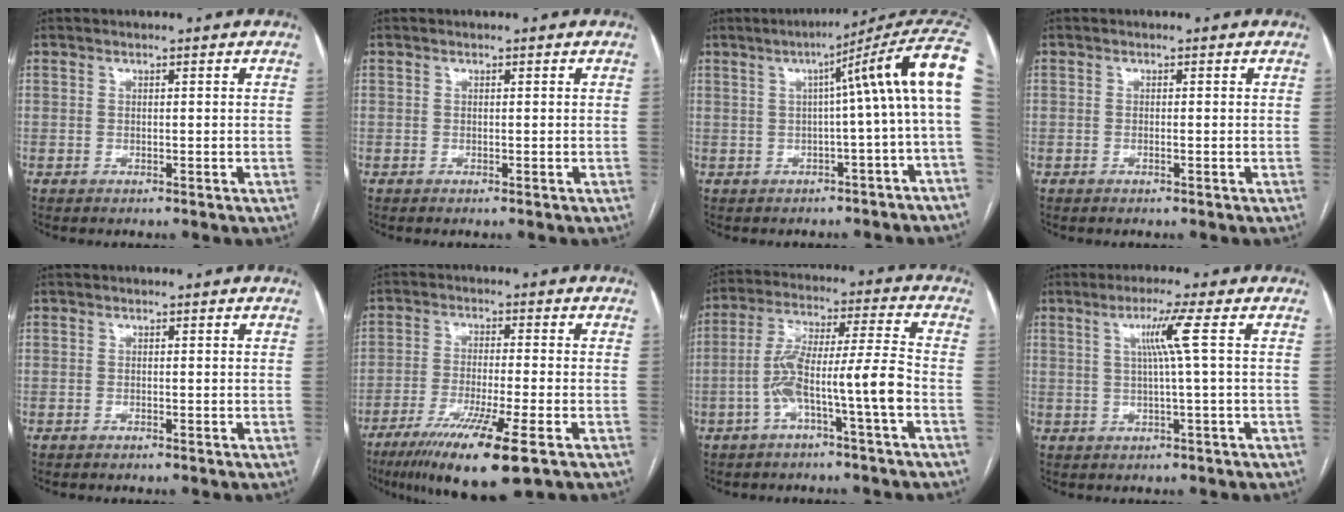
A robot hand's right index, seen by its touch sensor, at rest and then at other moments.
{"total": 0.0}
{"total": 11.8, "force": [1.6, -1.0, 11.6], "torque": [-0.140, 0.040, 0.014]}
{"total": 0.0}
{"total": 0.0}
{"total": 12.6, "force": [-7.2, 0.1, 10.4], "torque": [-0.188, -0.037, -0.121]}
{"total": 10.5, "force": [-3.7, -0.3, 9.8], "torque": [-0.185, 0.032, -0.064]}
{"total": 4.9, "force": [1.2, -1.5, 4.5], "torque": [-0.088, 0.003, 0.024]}